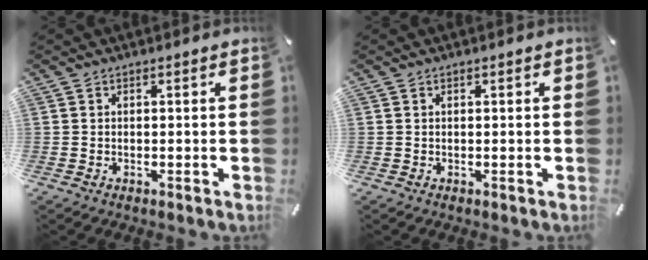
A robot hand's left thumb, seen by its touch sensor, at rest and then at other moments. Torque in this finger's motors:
{"motor_torque": [-0.02, 0.16, -0.02, -0.06, 0.02]}